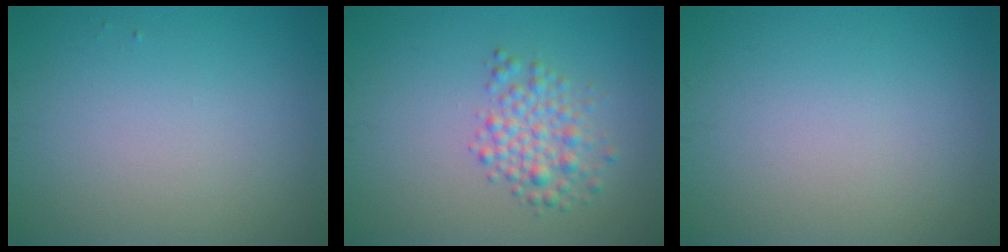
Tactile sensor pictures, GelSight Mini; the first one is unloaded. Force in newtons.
{"total": 2.9, "press": 2.9, "slide": 0.1}
{"total": 0.0}